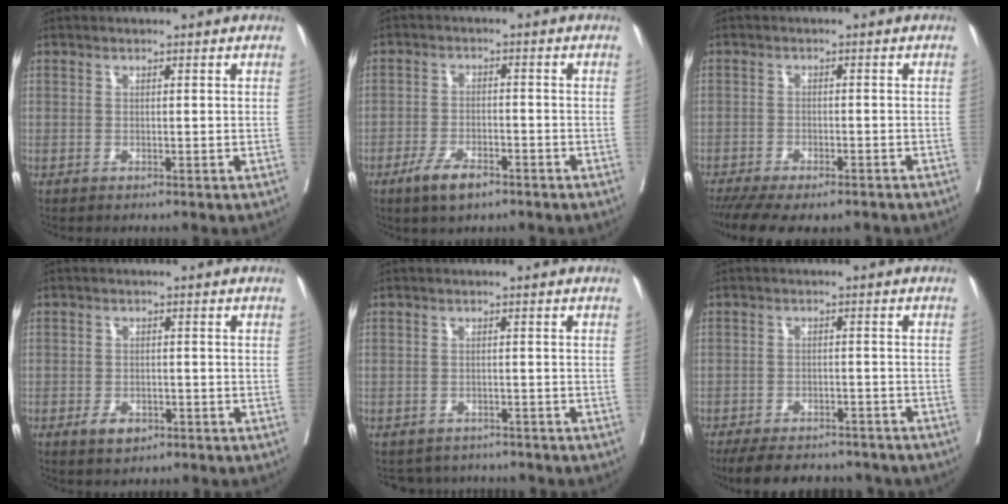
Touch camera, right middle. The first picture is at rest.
{"total": 5.1, "force": [-3.4, 1.7, 3.4], "torque": [-0.069, -0.003, -0.057]}
{"total": 12.4, "force": [-9.9, 3.9, 6.3], "torque": [-0.121, -0.017, -0.140]}
{"total": 3.0, "force": [-1.6, 1.8, 1.8], "torque": [-0.028, 0.001, -0.018]}
{"total": 4.6, "force": [-4.3, 1.7, -0.2], "torque": [0.009, 0.005, -0.055]}
{"total": 13.6, "force": [-11.8, 4.3, 5.2], "torque": [-0.094, -0.001, -0.151]}